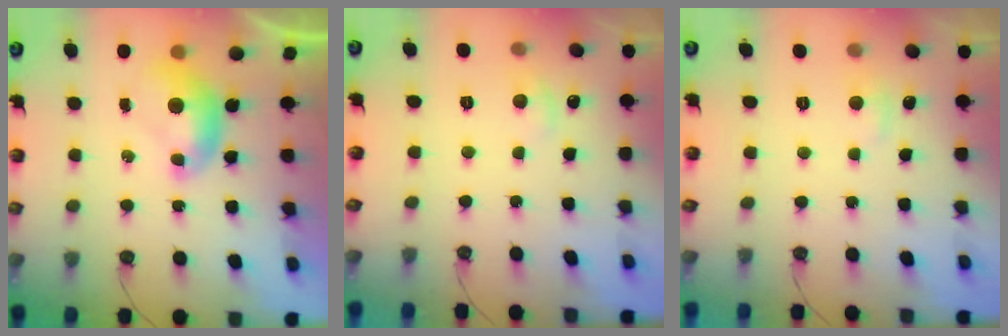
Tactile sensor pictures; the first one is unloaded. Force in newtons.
{"total": 1.0, "press": 0.4, "slide": 0.9}
{"total": 2.5, "press": 2.4, "slide": 0.5}